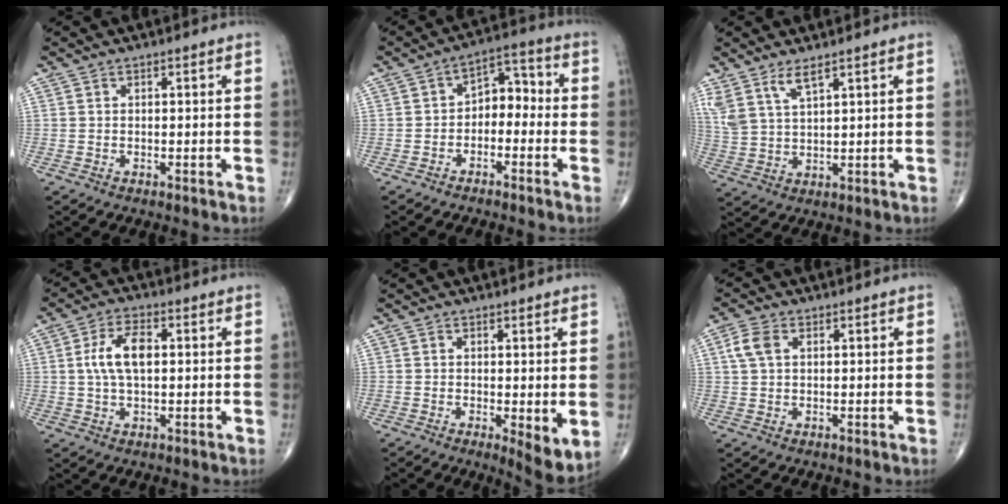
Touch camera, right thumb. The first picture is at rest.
{"total": 6.6, "force": [-1.8, 4.4, 4.5], "torque": [-0.042, 0.044, -0.042]}
{"total": 6.1, "force": [4.3, 1.6, 4.0], "torque": [-0.090, -0.018, 0.094]}
{"total": 7.8, "force": [1.0, 3.9, 6.7], "torque": [-0.132, 0.011, 0.015]}
{"total": 5.3, "force": [-0.4, 1.6, 5.1], "torque": [-0.070, -0.017, -0.006]}
{"total": 4.2, "force": [1.3, 2.7, 3.0], "torque": [-0.069, 0.009, 0.024]}